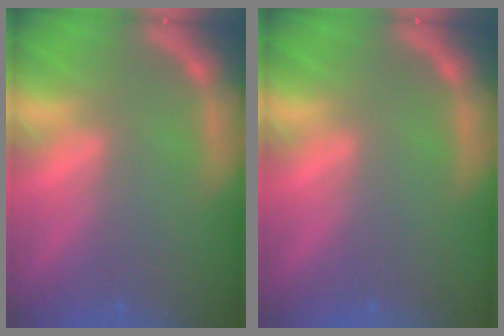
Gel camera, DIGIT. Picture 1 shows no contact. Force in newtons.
{"total": 0.0}